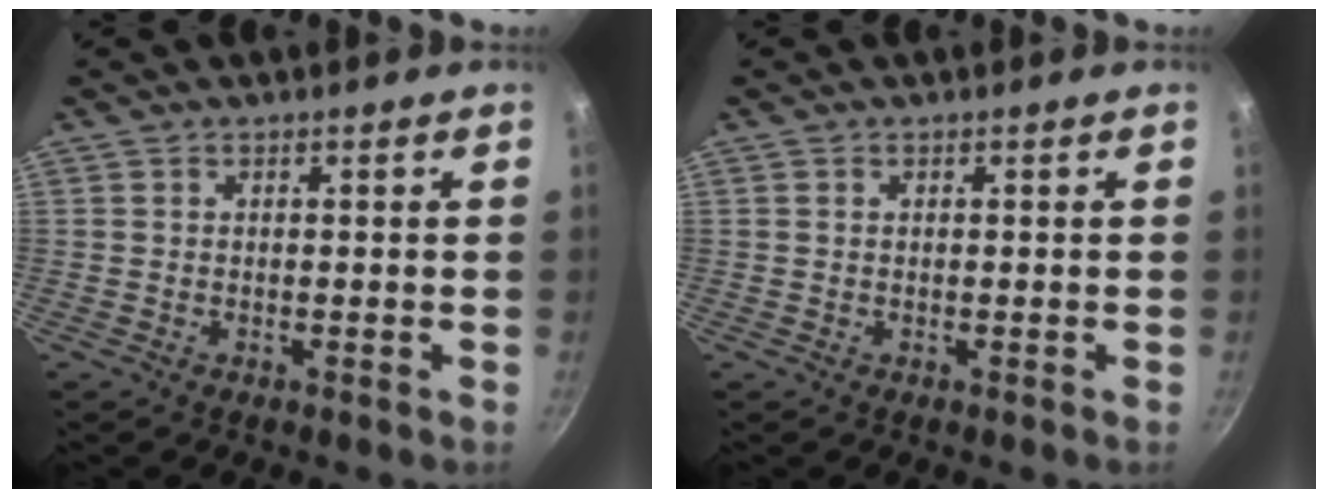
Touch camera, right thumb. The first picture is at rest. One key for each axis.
{"total": 0.0}